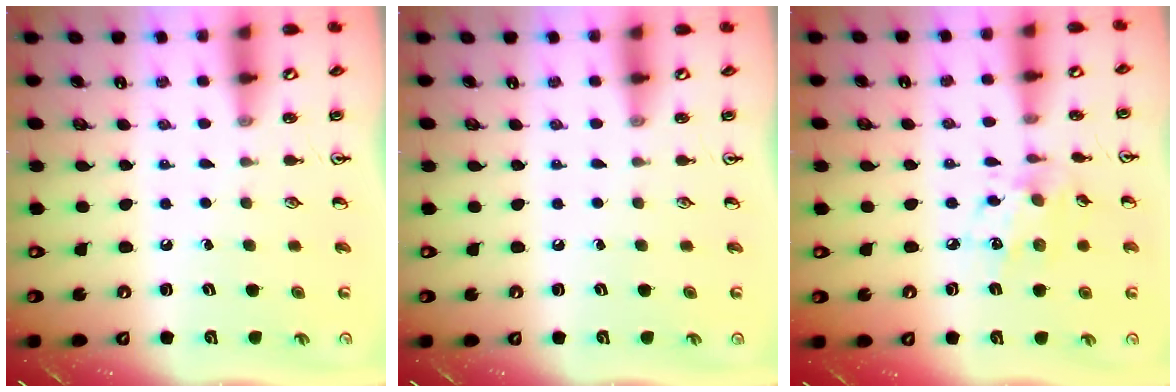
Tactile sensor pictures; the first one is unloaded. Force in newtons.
{"total": 0.0}
{"total": 9.1, "press": 9.0, "slide": 0.6}